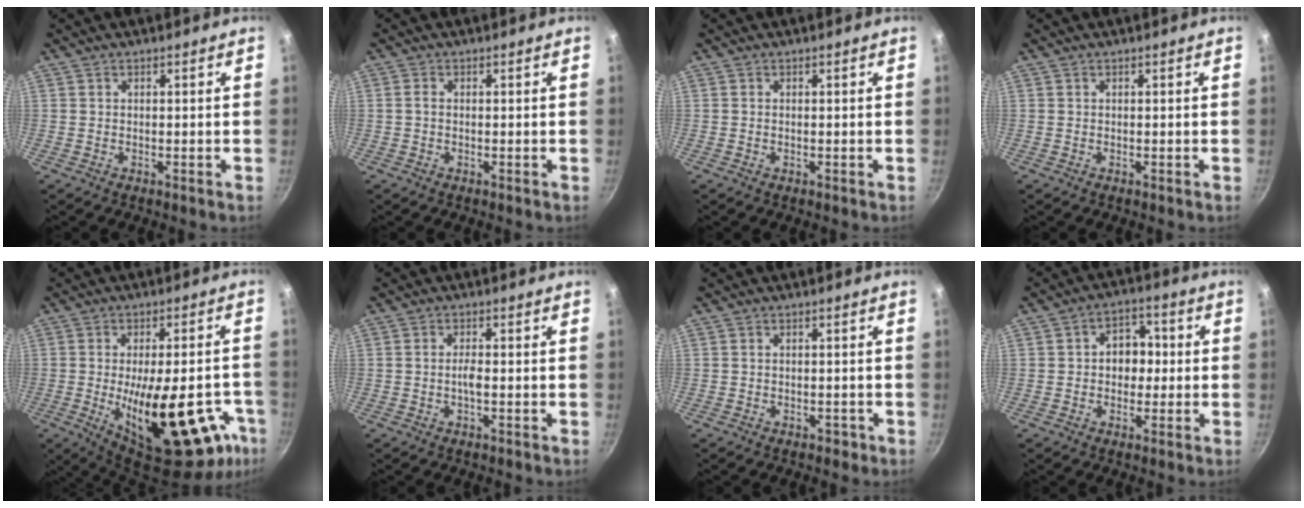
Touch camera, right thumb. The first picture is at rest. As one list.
[{"total": 1.2, "force": [-0.1, 0.8, 0.8], "torque": [-0.016, 0.004, -0.003]}, {"total": 0.0}, {"total": 0.0}, {"total": 27.7, "force": [-8.7, 11.7, 23.6], "torque": [-0.295, 0.002, -0.105]}, {"total": 2.1, "force": [-0.5, 0.6, 1.9], "torque": [-0.039, 0.008, -0.013]}, {"total": 1.4, "force": [-0.8, 0.9, 0.6], "torque": [-0.002, 0.014, -0.003]}, {"total": 7.1, "force": [0.1, 5.5, 4.5], "torque": [-0.015, 0.015, -0.006]}]